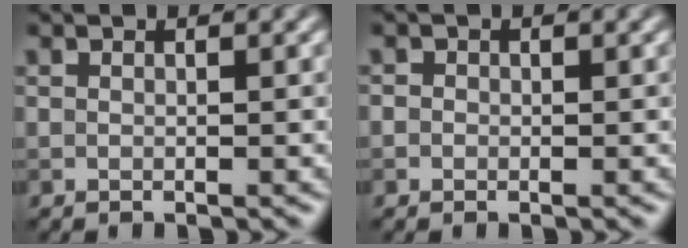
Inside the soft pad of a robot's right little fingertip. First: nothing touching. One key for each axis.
{"total": 0.6, "fx": 0.1, "fy": 0.6, "fz": 0.1, "tx": 0.001, "ty": -0.006, "tz": -0.002}